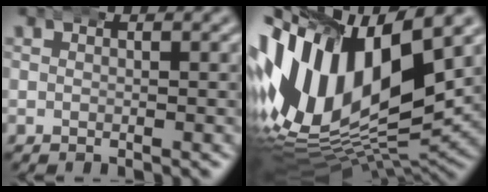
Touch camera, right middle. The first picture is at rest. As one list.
[{"total": 22.4, "force": [0.3, 15.3, 16.4], "torque": [-0.325, -0.030, 0.018]}]